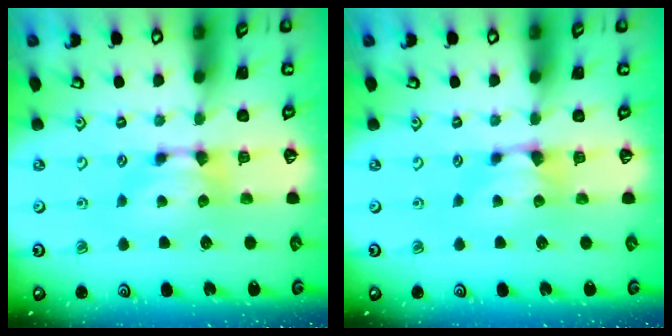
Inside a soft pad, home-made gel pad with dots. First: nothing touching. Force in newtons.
{"total": 0.0}